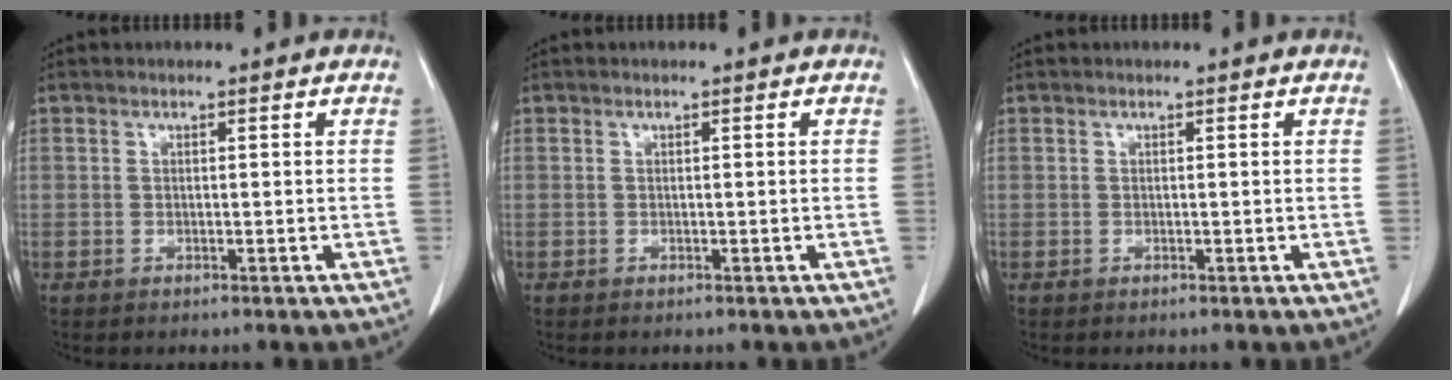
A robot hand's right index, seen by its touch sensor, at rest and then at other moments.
{"total": 0.0}
{"total": 0.0}